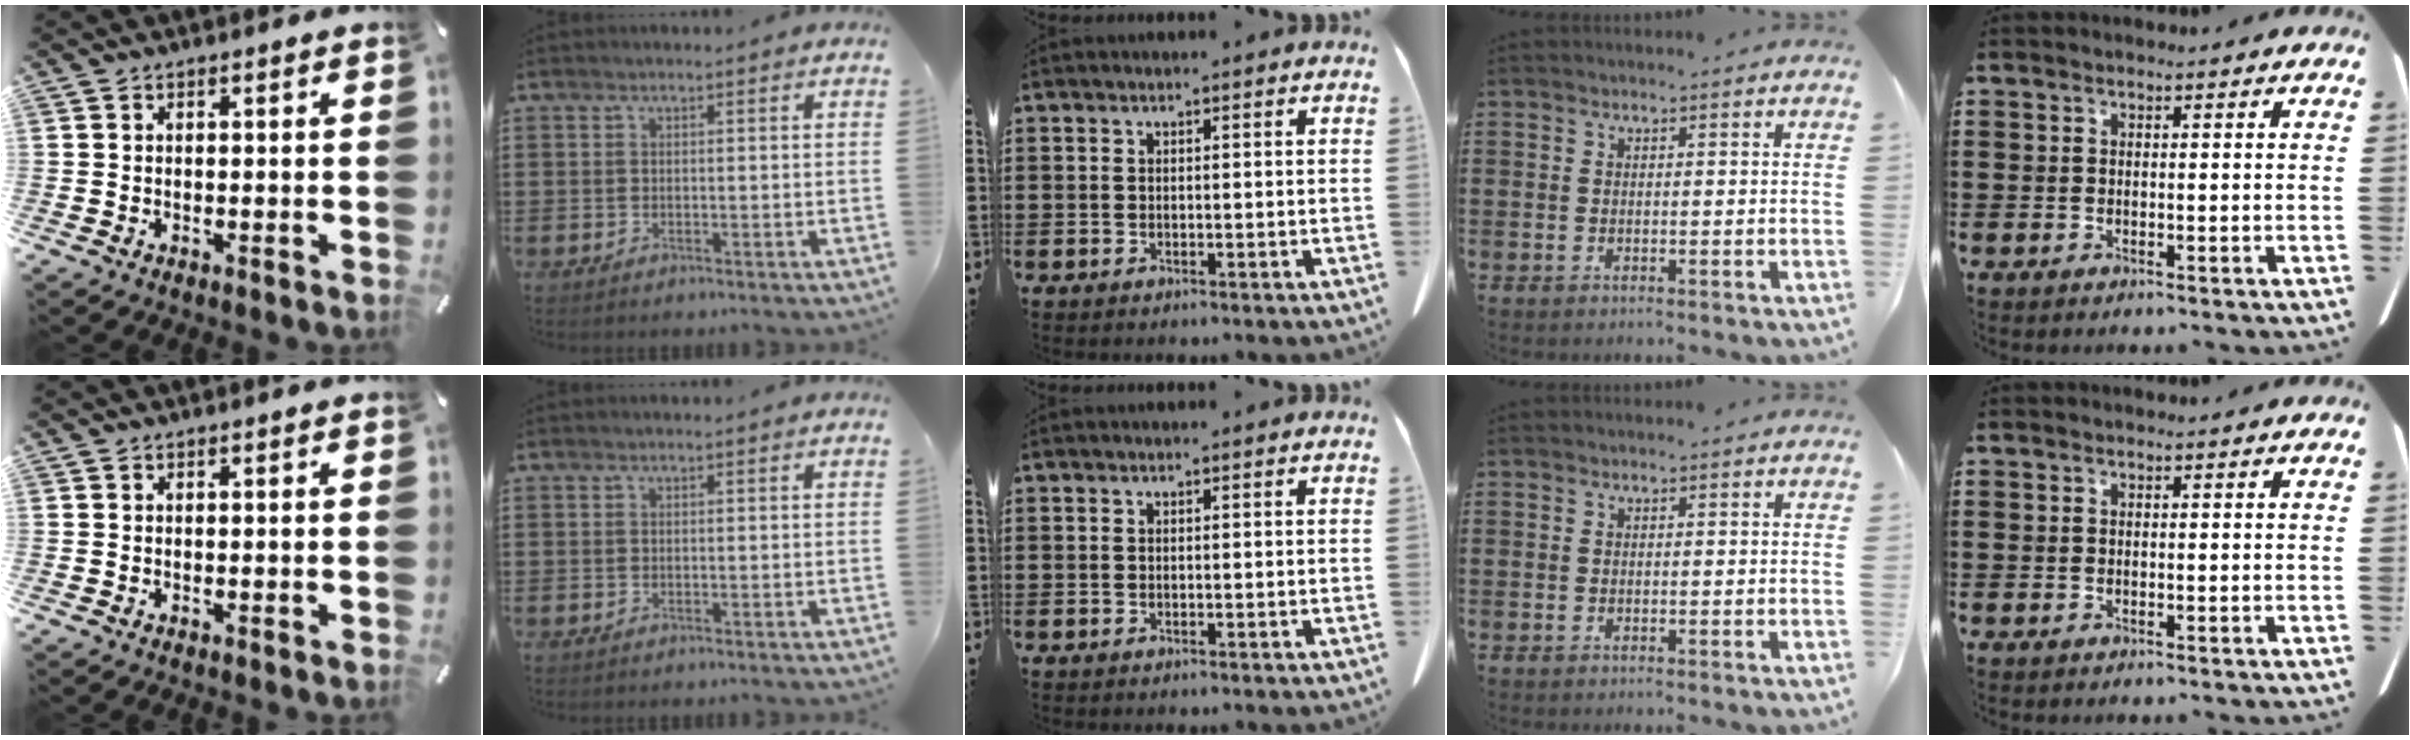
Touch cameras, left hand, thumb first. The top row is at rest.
{}